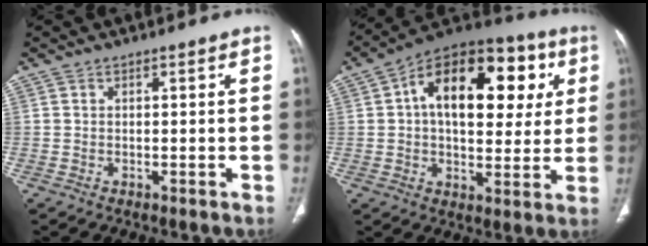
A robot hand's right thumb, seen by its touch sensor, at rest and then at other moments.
{"total": 23.6, "force": [5.8, 13.4, 18.5], "torque": [-0.238, 0.025, 0.077]}